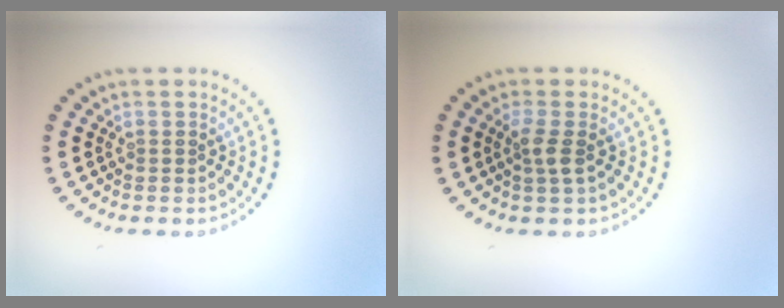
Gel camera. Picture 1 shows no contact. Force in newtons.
{"total": 1.7, "press": 1.4, "slide": 1.0}